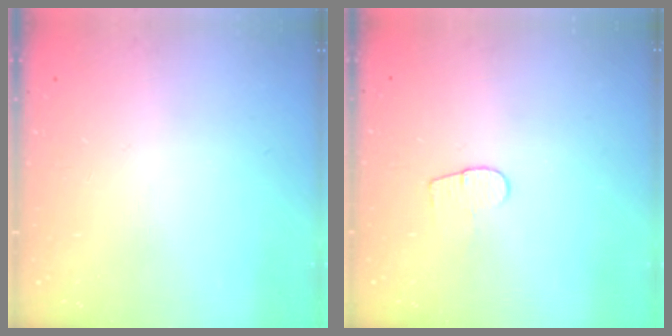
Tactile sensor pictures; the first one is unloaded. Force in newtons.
{"total": 4.4, "press": 4.4, "slide": 0.3}